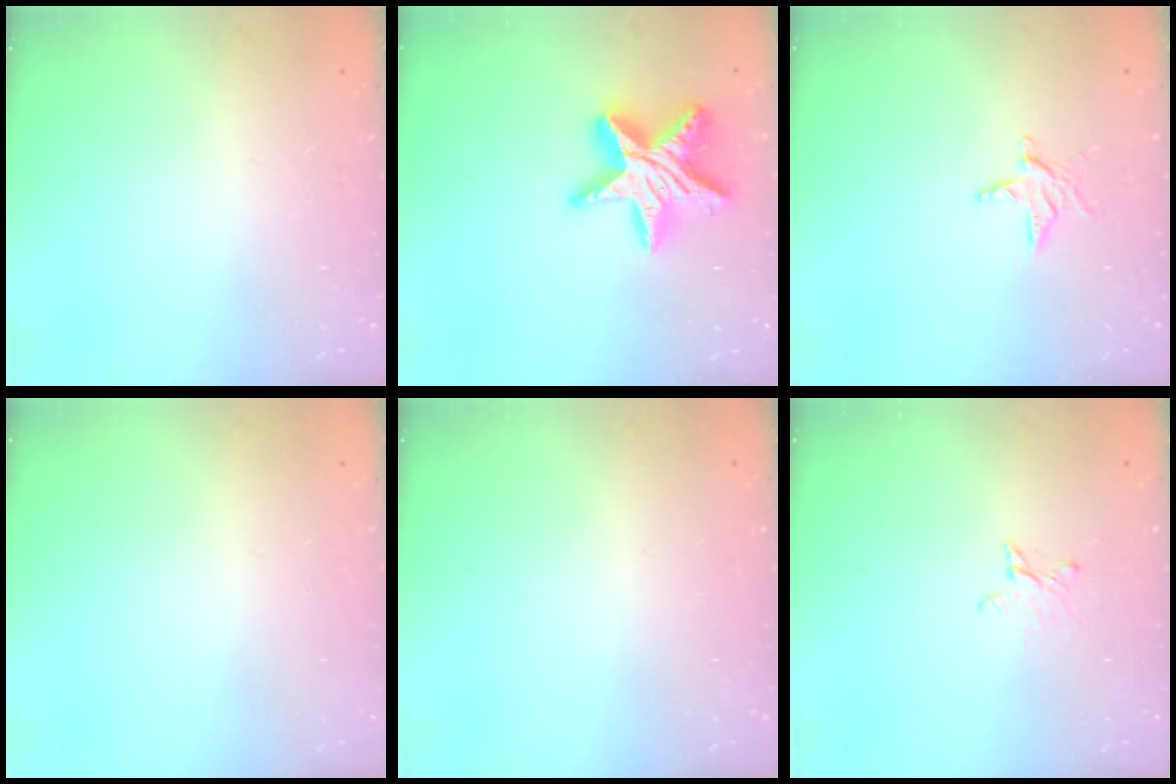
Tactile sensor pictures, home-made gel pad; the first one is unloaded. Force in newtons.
{"total": 18.2, "press": 18.1, "slide": 1.4}
{"total": 4.2, "press": 4.2, "slide": 0.3}
{"total": 0.0}
{"total": 0.0}
{"total": 2.5, "press": 2.5, "slide": 0.2}